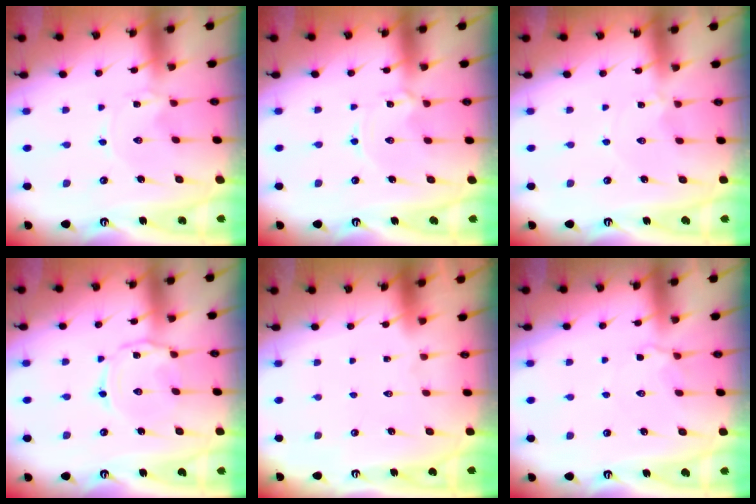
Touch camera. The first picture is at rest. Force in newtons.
{"total": 1.7, "press": 1.7, "slide": 0.2}
{"total": 0.0}
{"total": 2.6, "press": 2.6, "slide": 0.4}
{"total": 1.5, "press": 1.5, "slide": 0.1}
{"total": 2.6, "press": 2.5, "slide": 0.7}